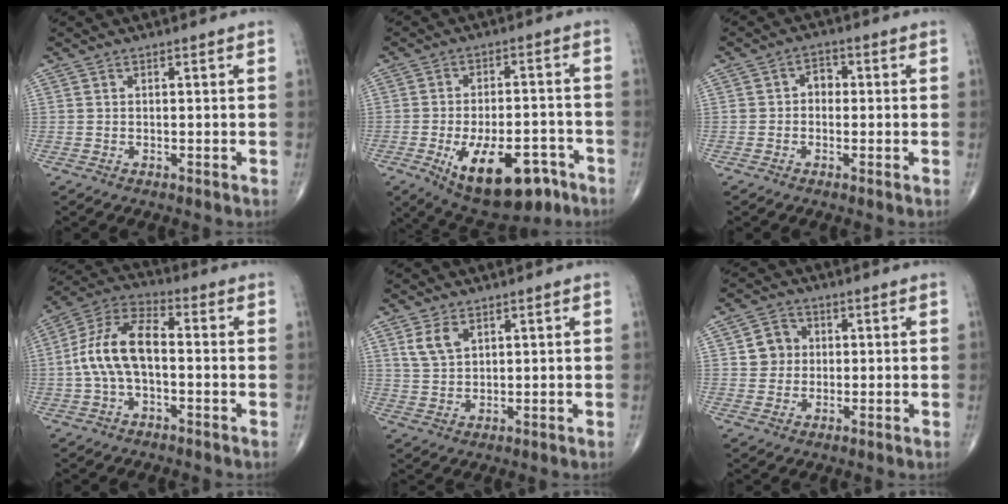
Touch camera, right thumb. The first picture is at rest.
{"total": 16.8, "force": [-8.1, 8.0, 12.3], "torque": [-0.171, 0.029, -0.108]}
{"total": 3.0, "force": [-0.2, 2.4, 1.7], "torque": [-0.008, 0.015, -0.013]}
{"total": 12.0, "force": [-0.9, 6.3, 10.2], "torque": [-0.205, 0.040, -0.024]}
{"total": 4.6, "force": [2.3, 2.7, 2.9], "torque": [-0.050, -0.007, 0.052]}
{"total": 5.0, "force": [0.7, 4.6, 1.6], "torque": [0.001, 0.005, 0.005]}